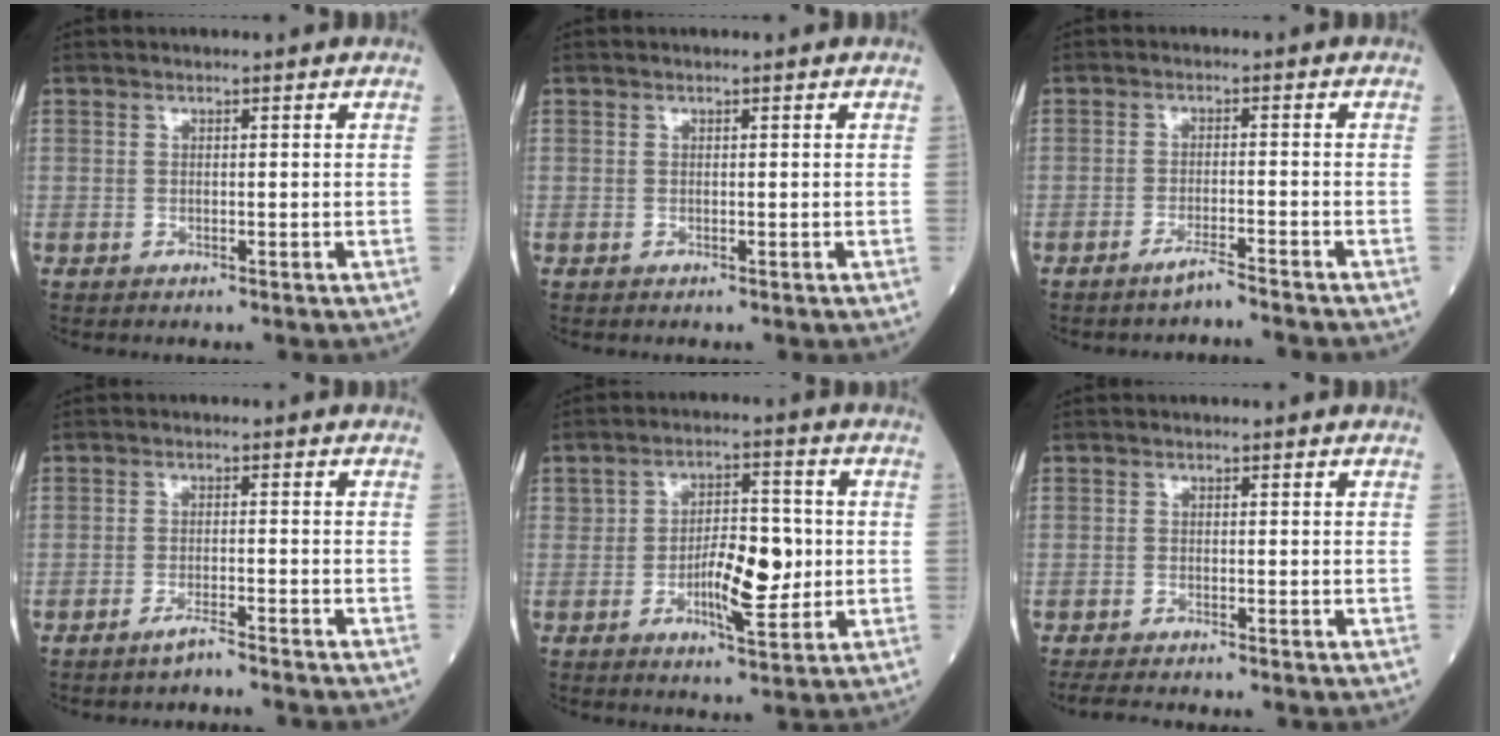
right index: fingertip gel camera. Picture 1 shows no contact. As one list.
[{"total": 0.0}, {"total": 3.2, "force": [-2.9, -0.6, 1.3], "torque": [-0.027, -0.005, -0.048]}, {"total": 3.0, "force": [-2.7, -0.4, 1.3], "torque": [-0.026, -0.002, -0.043]}, {"total": 8.7, "force": [-1.1, 3.1, 8.1], "torque": [-0.135, 0.003, -0.017]}, {"total": 4.9, "force": [-4.4, 0.2, 2.2], "torque": [-0.030, -0.013, -0.069]}]